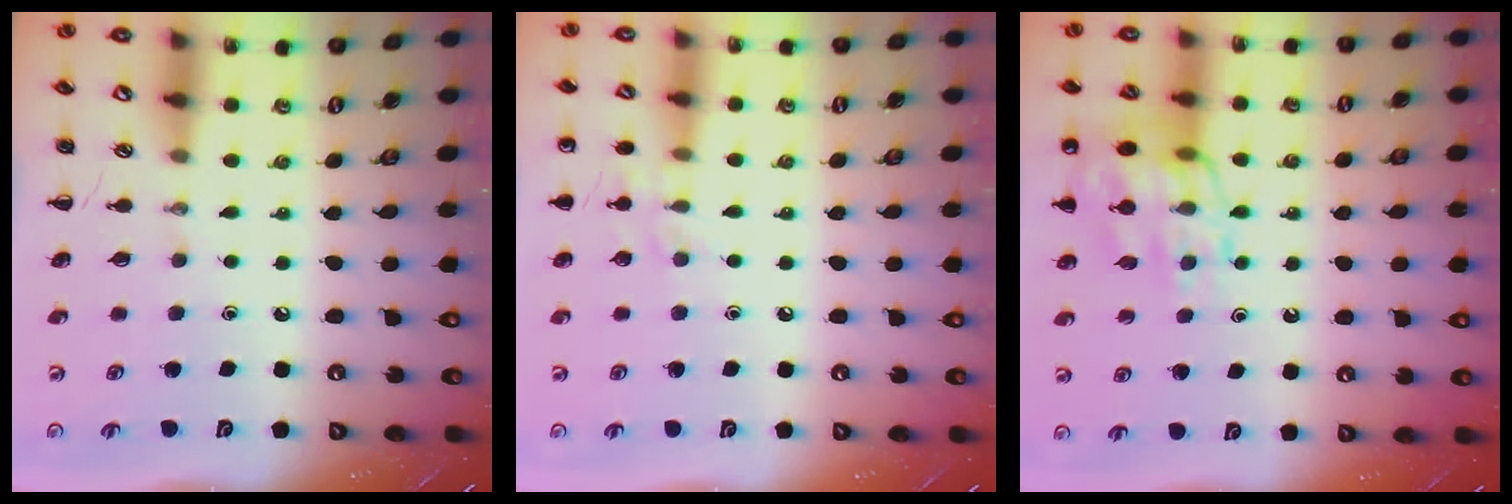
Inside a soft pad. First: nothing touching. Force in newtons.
{"total": 6.5, "press": 6.2, "slide": 2.1}
{"total": 17.4, "press": 17.3, "slide": 2.4}